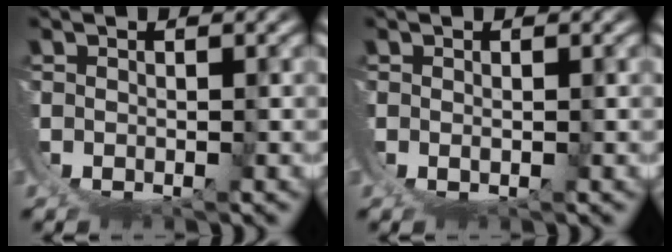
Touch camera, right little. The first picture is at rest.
{"total": 1.1, "force": [0.6, -0.8, 0.3], "torque": [-0.001, 0.001, 0.012]}